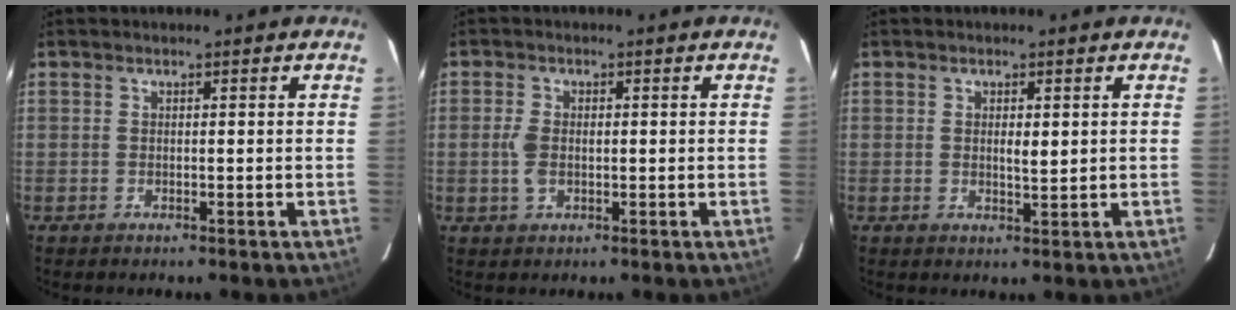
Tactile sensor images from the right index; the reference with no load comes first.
{"total": 3.2, "force": [-0.3, 1.8, 2.7], "torque": [-0.065, 0.008, -0.003]}
{"total": 2.2, "force": [0.4, 0.6, 2.1], "torque": [-0.034, -0.003, 0.008]}